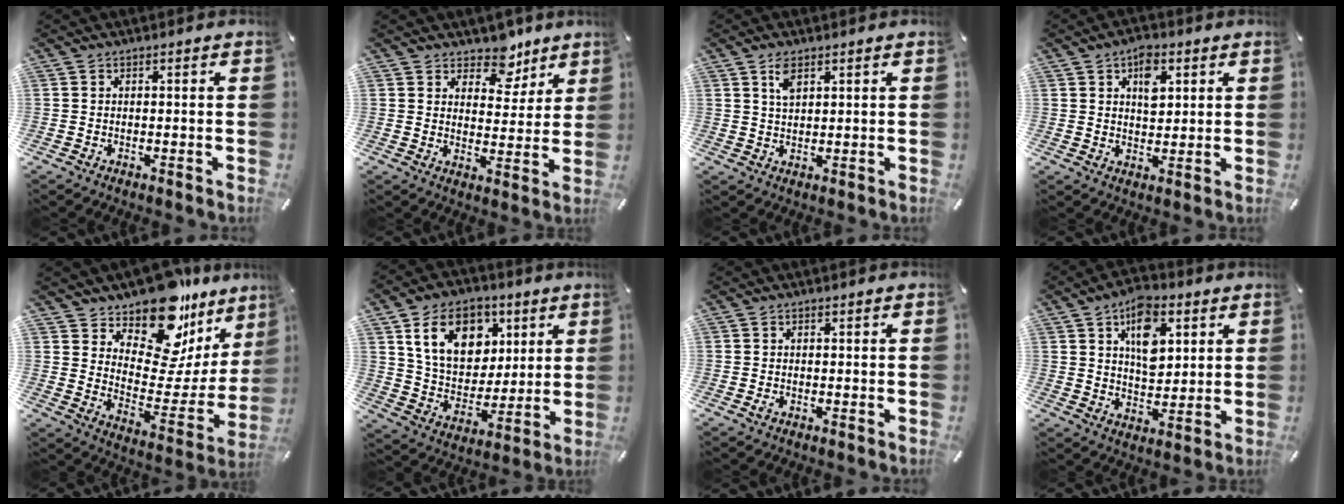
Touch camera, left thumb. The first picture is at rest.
{"total": 8.9, "force": [6.6, 5.5, 2.2], "torque": [-0.022, -0.052, 0.115]}
{"total": 3.6, "force": [2.0, 1.7, 2.4], "torque": [-0.046, -0.002, 0.035]}
{"total": 6.5, "force": [2.7, 4.2, 4.2], "torque": [-0.043, -0.010, 0.039]}
{"total": 17.8, "force": [14.2, 8.1, 7.1], "torque": [-0.107, -0.138, 0.244]}
{"total": 15.8, "force": [7.0, 11.8, 7.8], "torque": [-0.135, -0.011, 0.135]}
{"total": 0.8, "force": [-0.2, 0.5, 0.5], "torque": [-0.009, 0.000, -0.003]}
{"total": 11.3, "force": [4.9, 6.9, 7.4], "torque": [-0.102, -0.016, 0.085]}